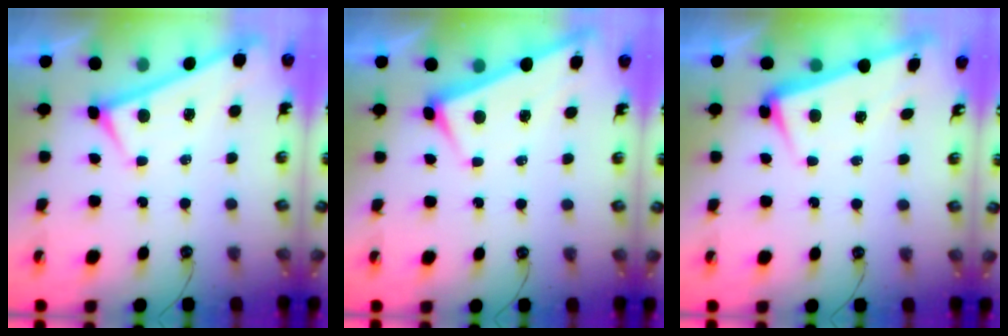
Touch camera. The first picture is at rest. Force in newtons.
{"total": 2.9, "press": 2.9, "slide": 0.2}
{"total": 2.9, "press": 2.8, "slide": 0.9}